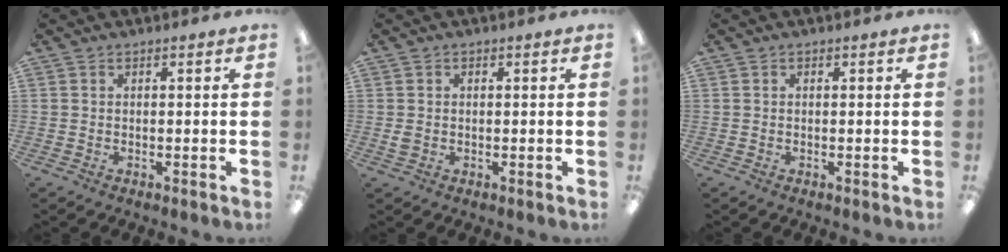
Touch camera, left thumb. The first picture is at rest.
{"total": 1.6, "force": [0.0, 1.3, 0.9], "torque": [-0.009, 0.002, -0.002]}
{"total": 0.0}